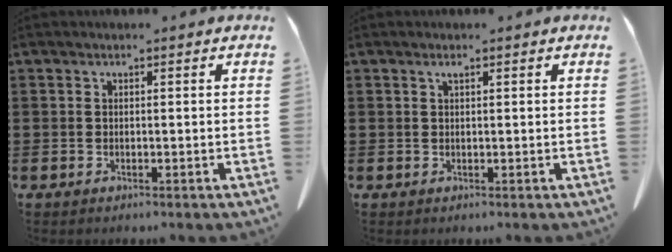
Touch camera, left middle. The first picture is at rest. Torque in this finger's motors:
{"motor_torque": [0.08, 0.20, 0.01, 0.03]}